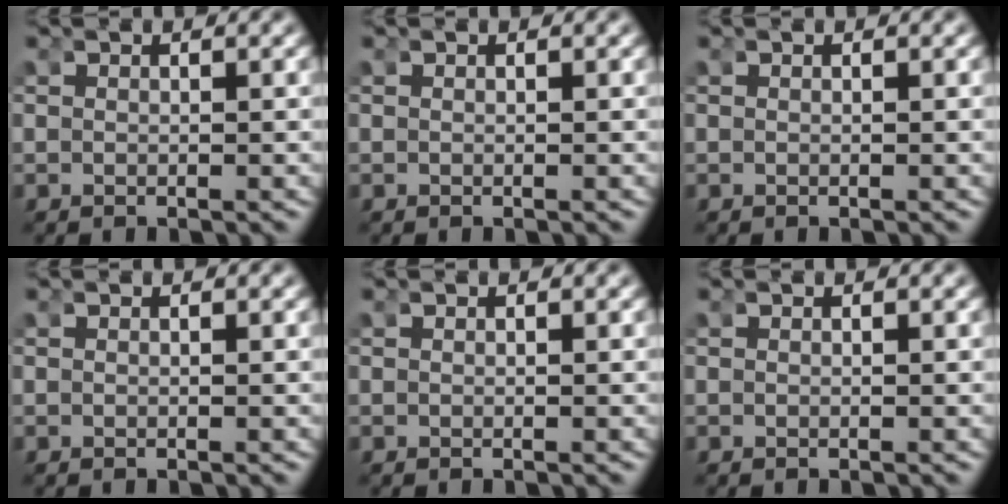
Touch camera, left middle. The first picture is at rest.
{"total": 0.0}
{"total": 0.0}
{"total": 0.0}
{"total": 0.0}
{"total": 0.0}